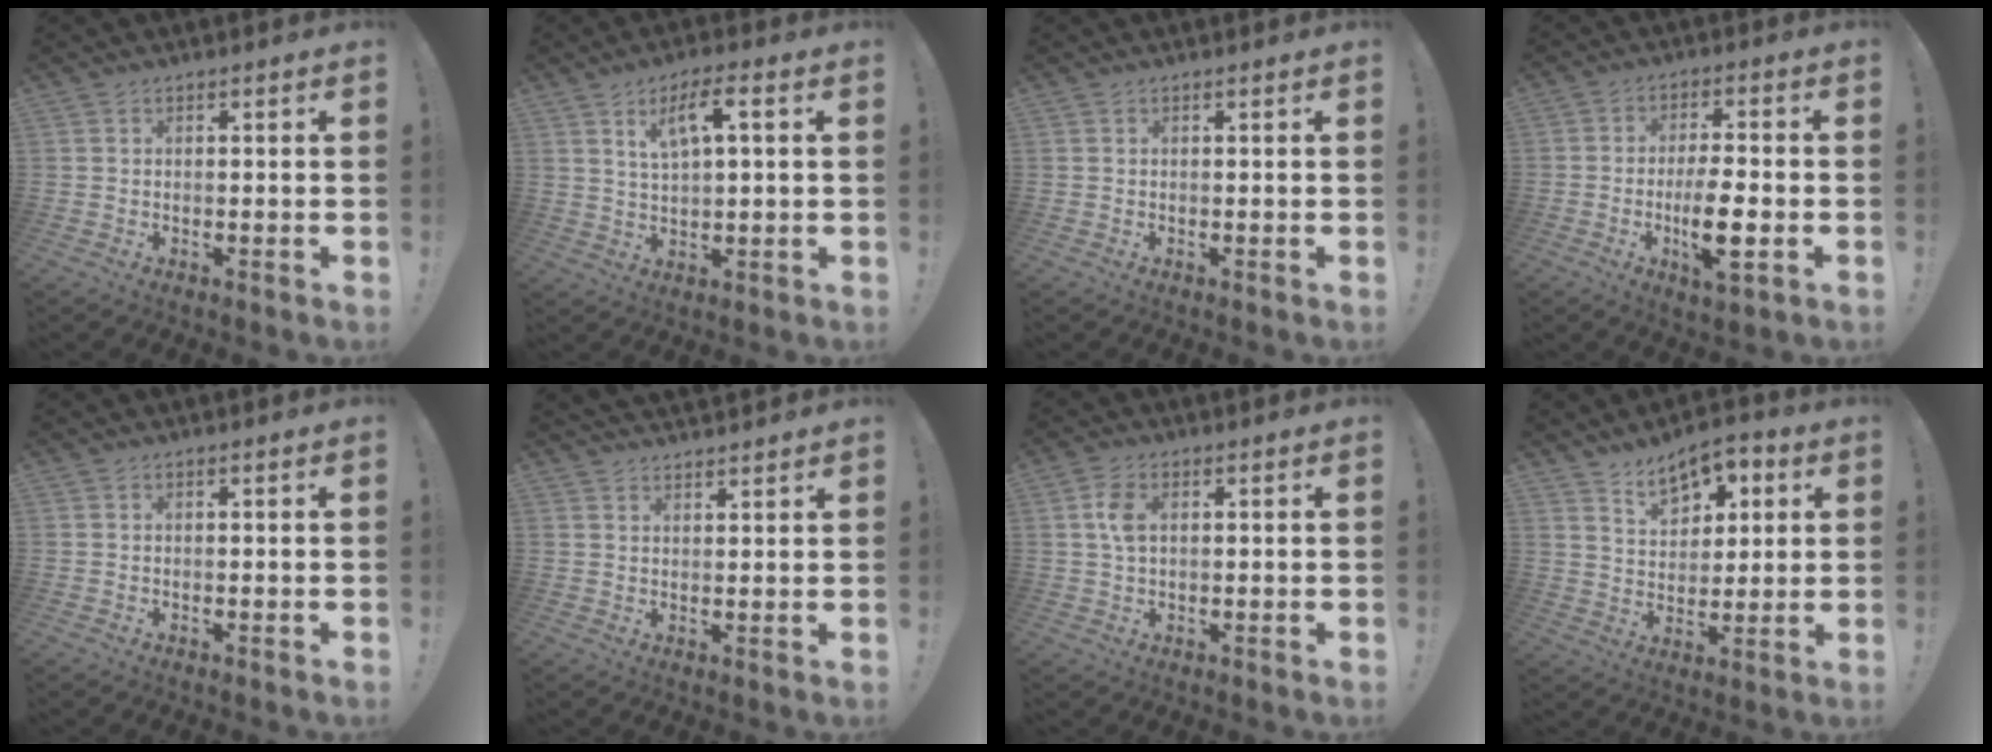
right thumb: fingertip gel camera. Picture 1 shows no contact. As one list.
[{"total": 7.6, "force": [2.9, 2.1, 6.7], "torque": [-0.107, -0.007, 0.045]}, {"total": 0.0}, {"total": 10.1, "force": [-3.7, 4.3, 8.4], "torque": [-0.149, 0.016, -0.063]}, {"total": 0.0}, {"total": 2.7, "force": [2.6, 0.7, 0.2], "torque": [0.004, -0.020, 0.048]}, {"total": 5.2, "force": [1.2, 3.0, 4.1], "torque": [-0.074, 0.001, 0.017]}, {"total": 10.1, "force": [6.6, 5.9, 4.9], "torque": [-0.074, -0.034, 0.125]}]